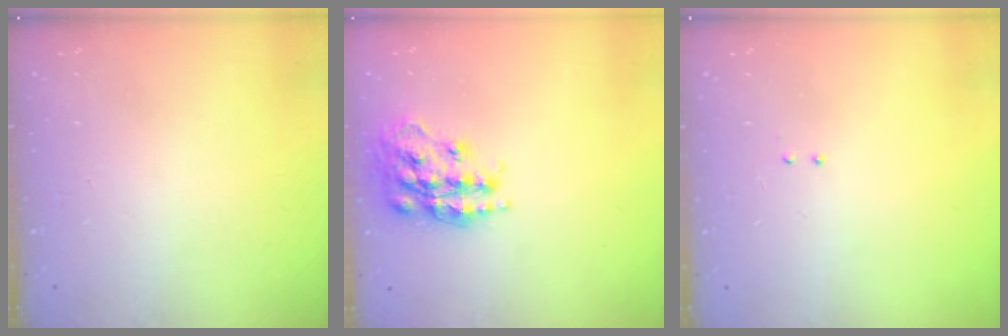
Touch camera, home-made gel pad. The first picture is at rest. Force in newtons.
{"total": 17.0, "press": 16.9, "slide": 1.2}
{"total": 2.1, "press": 2.0, "slide": 0.6}